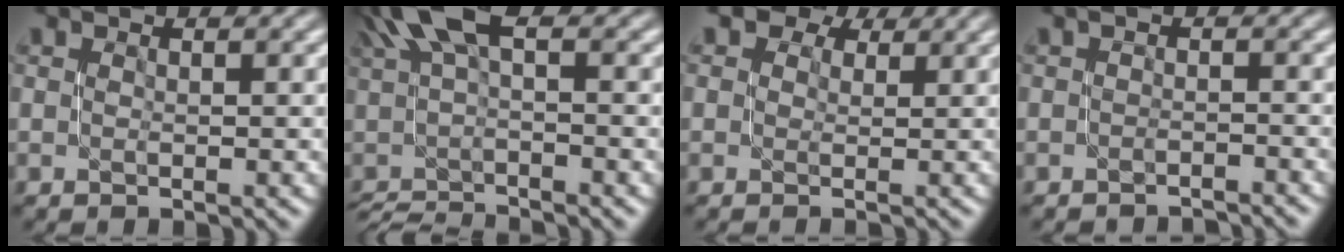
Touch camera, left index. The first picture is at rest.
{"total": 5.4, "force": [0.9, 1.6, 5.1], "torque": [-0.083, 0.004, 0.008]}
{"total": 3.9, "force": [2.7, 1.9, 1.9], "torque": [-0.031, 0.012, 0.022]}
{"total": 1.1, "force": [-1.0, 0.2, 0.3], "torque": [0.007, -0.003, -0.024]}